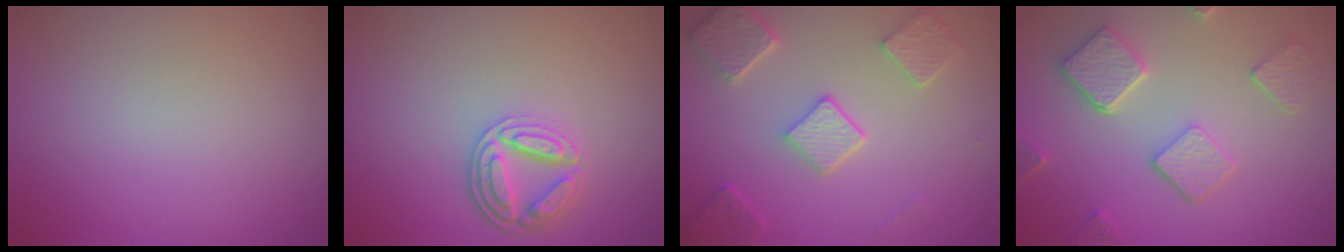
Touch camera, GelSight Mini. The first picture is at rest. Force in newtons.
{"total": 3.8, "press": 3.2, "slide": 2.0}
{"total": 5.1, "press": 3.9, "slide": 3.2}
{"total": 4.9, "press": 3.8, "slide": 3.1}